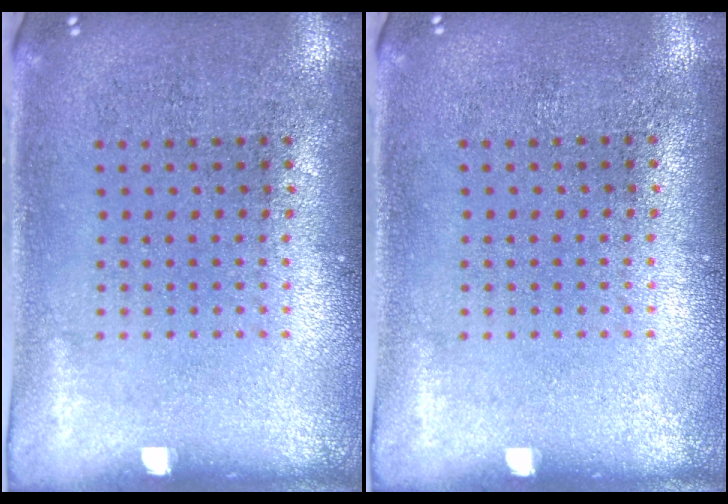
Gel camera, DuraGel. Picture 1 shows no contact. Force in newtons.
{"total": 0.0}